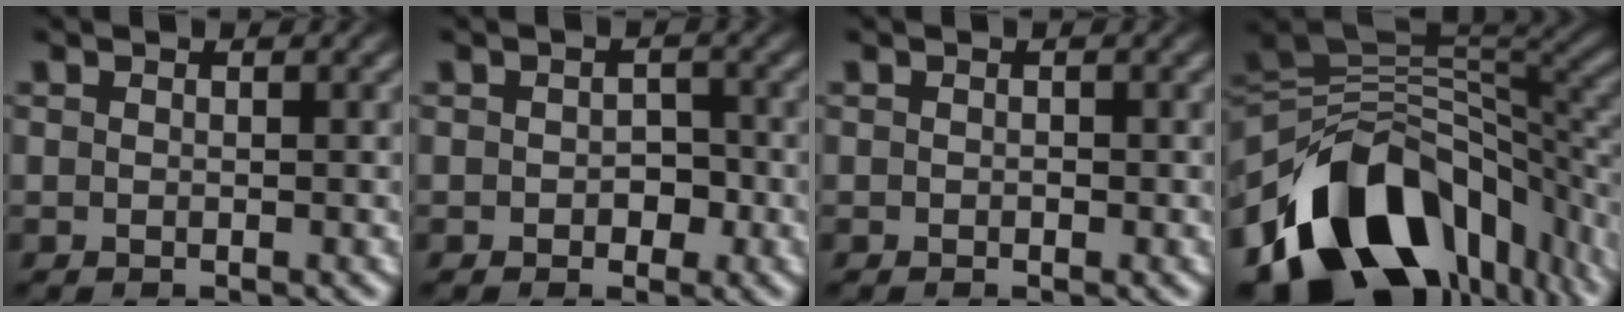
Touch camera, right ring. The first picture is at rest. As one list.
[{"total": 1.8, "force": [-0.9, 1.4, 0.7], "torque": [0.004, -0.003, -0.011]}, {"total": 0.0}, {"total": 21.0, "force": [-6.3, 13.2, 15.0], "torque": [-0.249, -0.047, -0.076]}]